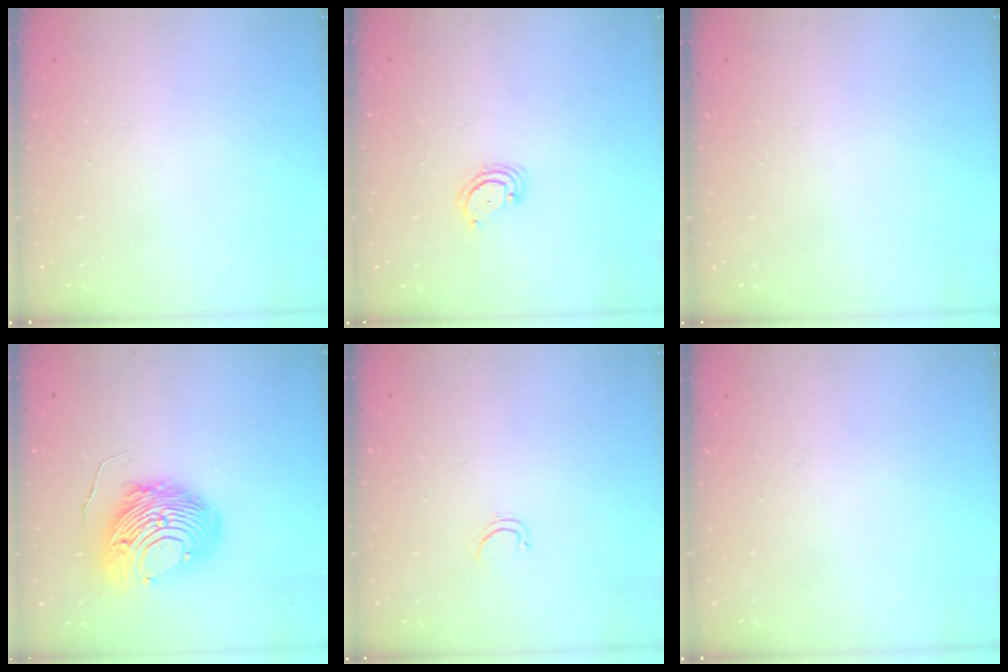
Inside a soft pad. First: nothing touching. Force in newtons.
{"total": 3.3, "press": 3.3, "slide": 0.4}
{"total": 0.0}
{"total": 14.7, "press": 14.6, "slide": 1.4}
{"total": 2.6, "press": 2.5, "slide": 0.4}
{"total": 0.0}